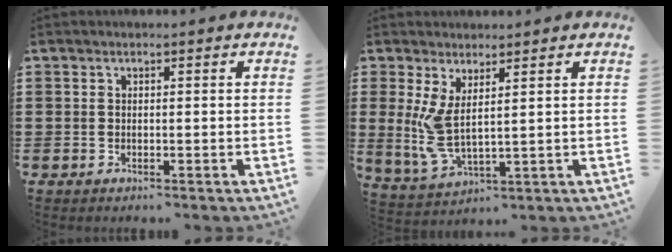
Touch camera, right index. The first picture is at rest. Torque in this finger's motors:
{"motor_torque": [1.13, 1.01, 0.29, 0.15]}